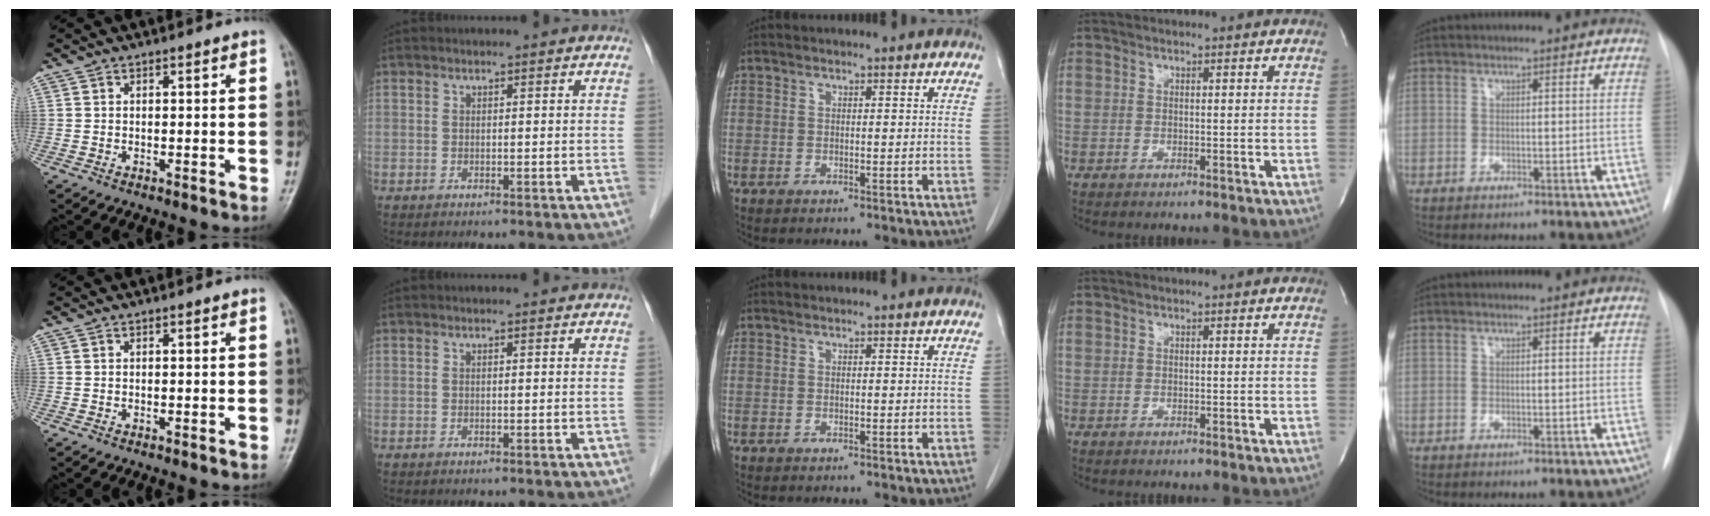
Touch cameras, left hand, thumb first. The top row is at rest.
{}